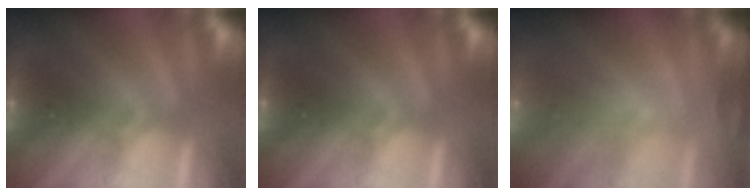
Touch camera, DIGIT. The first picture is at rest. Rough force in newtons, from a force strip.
{"total": 0.0}
{"total": 2.4}